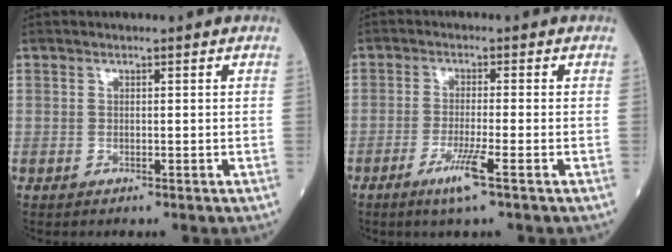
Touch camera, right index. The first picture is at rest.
{"total": 4.6, "force": [-2.5, -0.6, 3.8], "torque": [-0.076, -0.012, -0.050]}